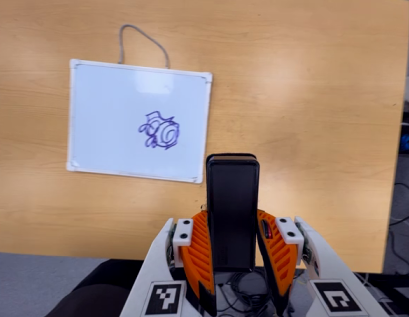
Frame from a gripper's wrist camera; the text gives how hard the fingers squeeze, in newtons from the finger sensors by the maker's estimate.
{"total": 5.2, "left": 3.4, "right": 6.9}